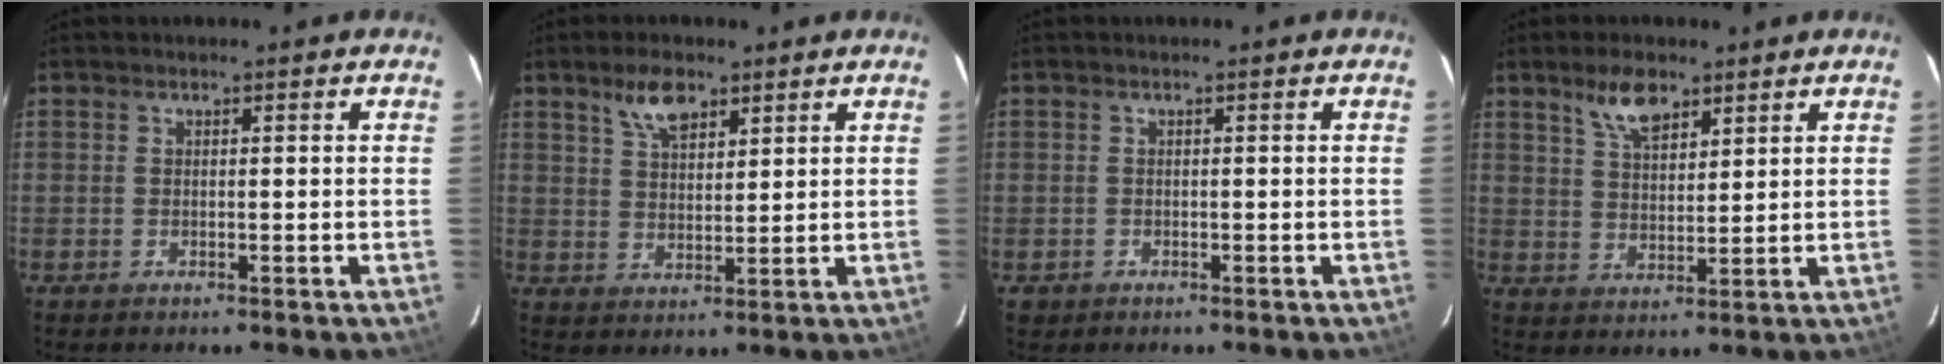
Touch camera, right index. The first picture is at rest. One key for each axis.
{"total": 6.0, "fx": 4.1, "fy": 2.6, "fz": 3.6, "tx": -0.062, "ty": 0.005, "tz": 0.076}
{"total": 1.4, "fx": -0.5, "fy": 1.4, "fz": 0.1, "tx": -0.003, "ty": 0.001, "tz": -0.004}
{"total": 6.6, "fx": 4.6, "fy": 2.8, "fz": 3.9, "tx": -0.067, "ty": 0.004, "tz": 0.087}